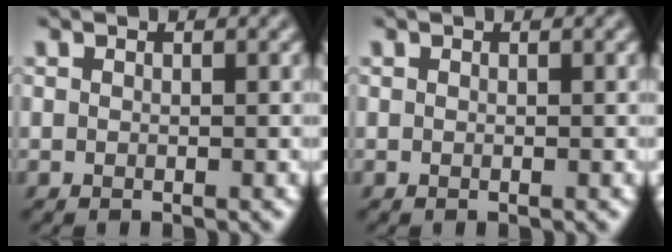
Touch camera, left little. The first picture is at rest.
{"total": 0.0}